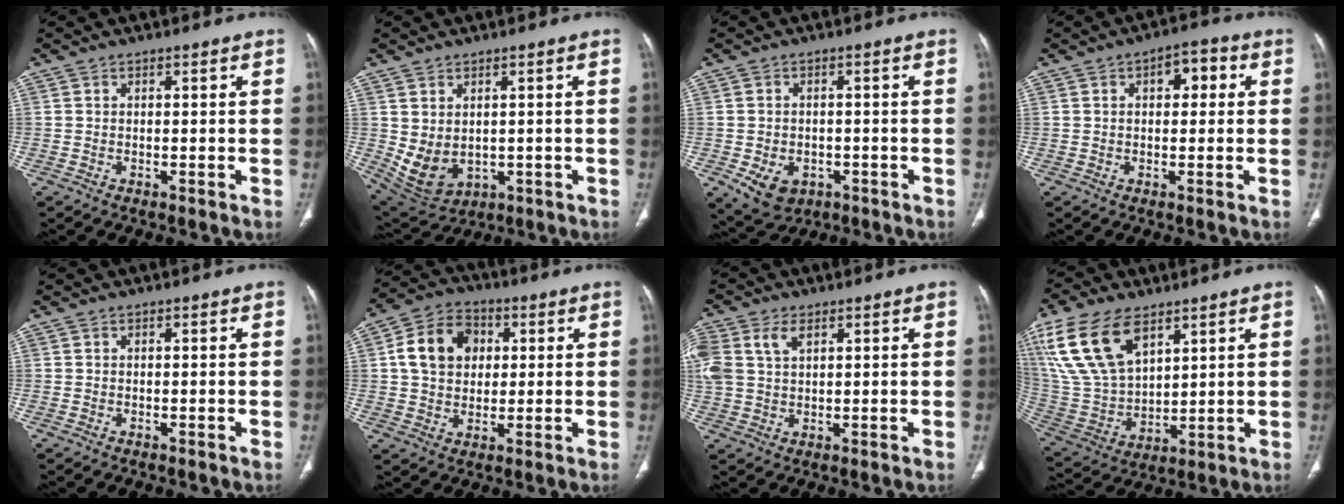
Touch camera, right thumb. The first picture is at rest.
{"total": 8.5, "force": [-0.2, 5.9, 6.1], "torque": [-0.106, -0.005, 0.029]}
{"total": 7.3, "force": [-2.9, 5.4, 4.0], "torque": [-0.060, 0.011, -0.030]}
{"total": 5.2, "force": [1.4, 2.9, 4.1], "torque": [-0.037, 0.010, 0.013]}
{"total": 0.0}
{"total": 12.1, "force": [2.4, 9.4, 7.2], "torque": [-0.104, 0.008, 0.036]}
{"total": 10.1, "force": [4.1, 6.5, 6.4], "torque": [-0.169, 0.007, 0.084]}
{"total": 19.7, "force": [10.4, 10.9, 12.8], "torque": [-0.259, -0.029, 0.214]}